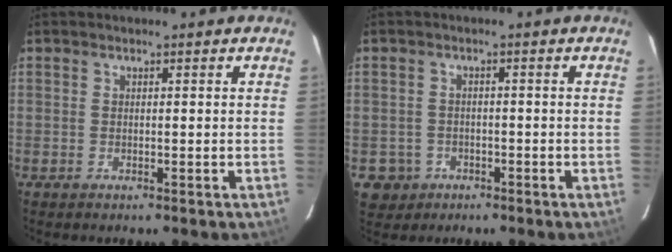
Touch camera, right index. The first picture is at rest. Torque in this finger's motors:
{"motor_torque": [-0.36, 0.14, -1.05, -0.21]}